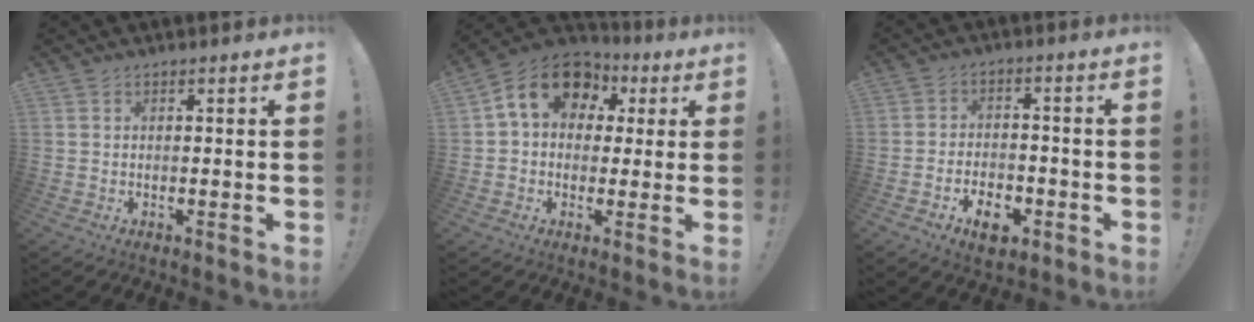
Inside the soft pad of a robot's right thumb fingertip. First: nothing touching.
{"total": 14.6, "force": [5.0, 10.7, 8.6], "torque": [-0.134, 0.000, 0.094]}
{"total": 8.6, "force": [-5.1, 4.9, 5.0], "torque": [-0.074, 0.031, -0.088]}